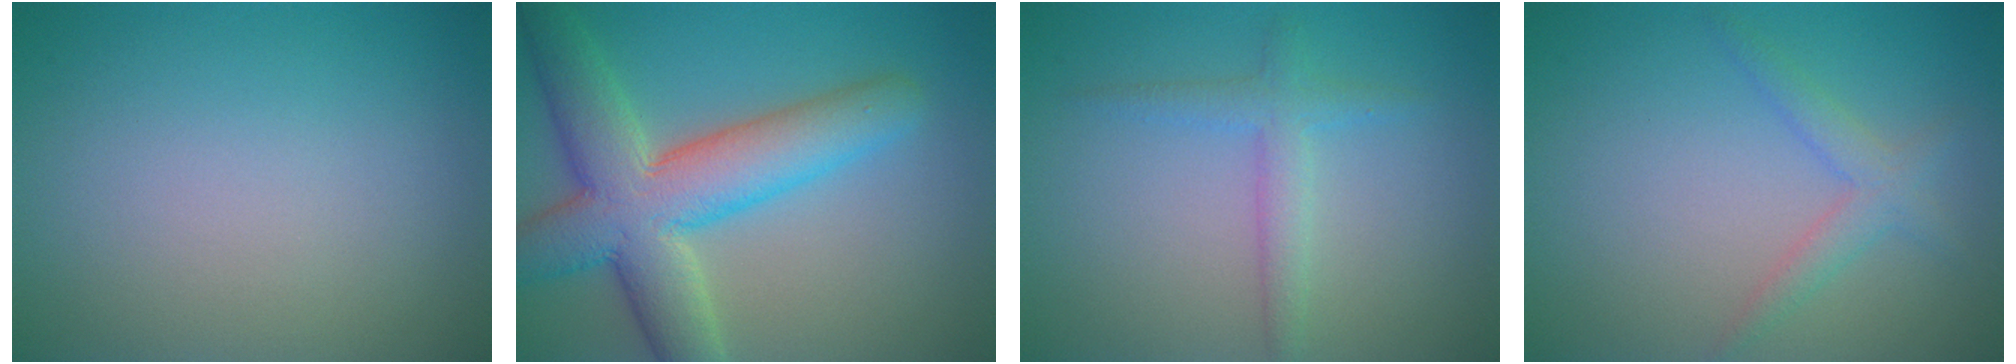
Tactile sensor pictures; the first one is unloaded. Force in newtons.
{"total": 9.3, "press": 9.2, "slide": 0.6}
{"total": 2.3, "press": 2.3, "slide": 0.1}
{"total": 2.1, "press": 2.1, "slide": 0.1}